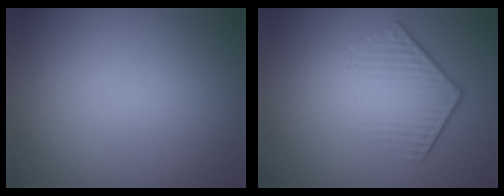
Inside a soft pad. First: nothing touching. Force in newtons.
{"total": 4.3, "press": 3.0, "slide": 3.1}